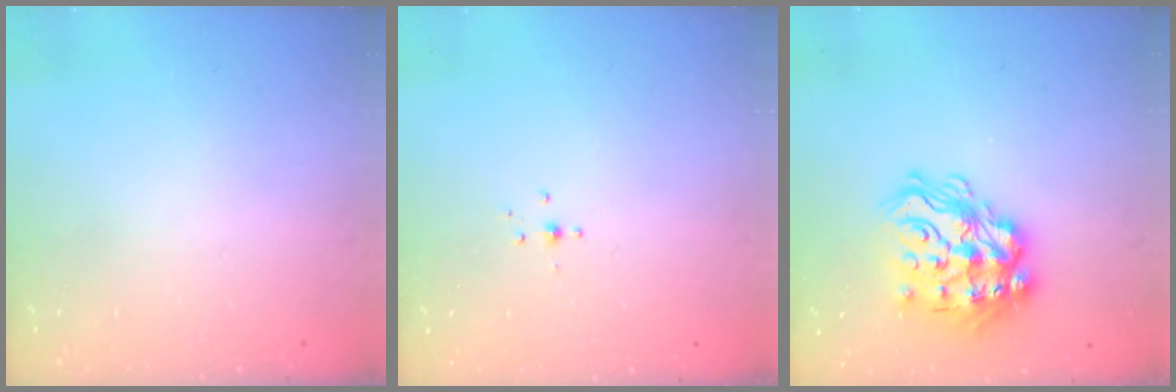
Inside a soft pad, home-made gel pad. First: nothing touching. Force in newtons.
{"total": 2.1, "press": 1.9, "slide": 0.8}
{"total": 19.5, "press": 19.4, "slide": 2.7}